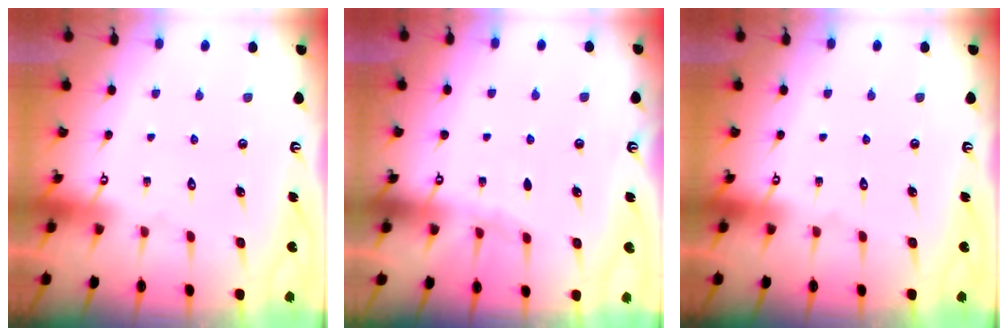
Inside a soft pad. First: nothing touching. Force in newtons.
{"total": 3.4, "press": 3.4, "slide": 0.5}
{"total": 0.0}